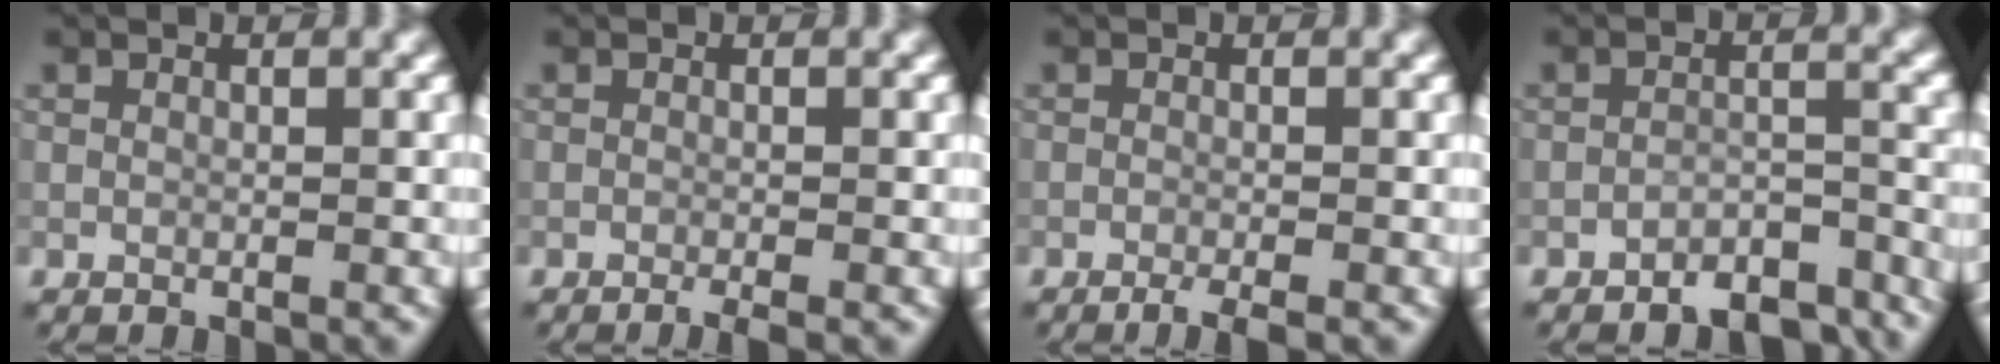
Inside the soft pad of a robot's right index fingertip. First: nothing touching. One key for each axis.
{"total": 1.5, "fx": -0.8, "fy": 0.3, "fz": 1.2, "tx": -0.013, "ty": -0.006, "tz": -0.017}
{"total": 2.0, "fx": -1.3, "fy": 0.3, "fz": 1.5, "tx": -0.019, "ty": -0.005, "tz": -0.027}
{"total": 4.6, "fx": -4.0, "fy": 1.5, "fz": 1.9, "tx": -0.024, "ty": 0.001, "tz": -0.059}